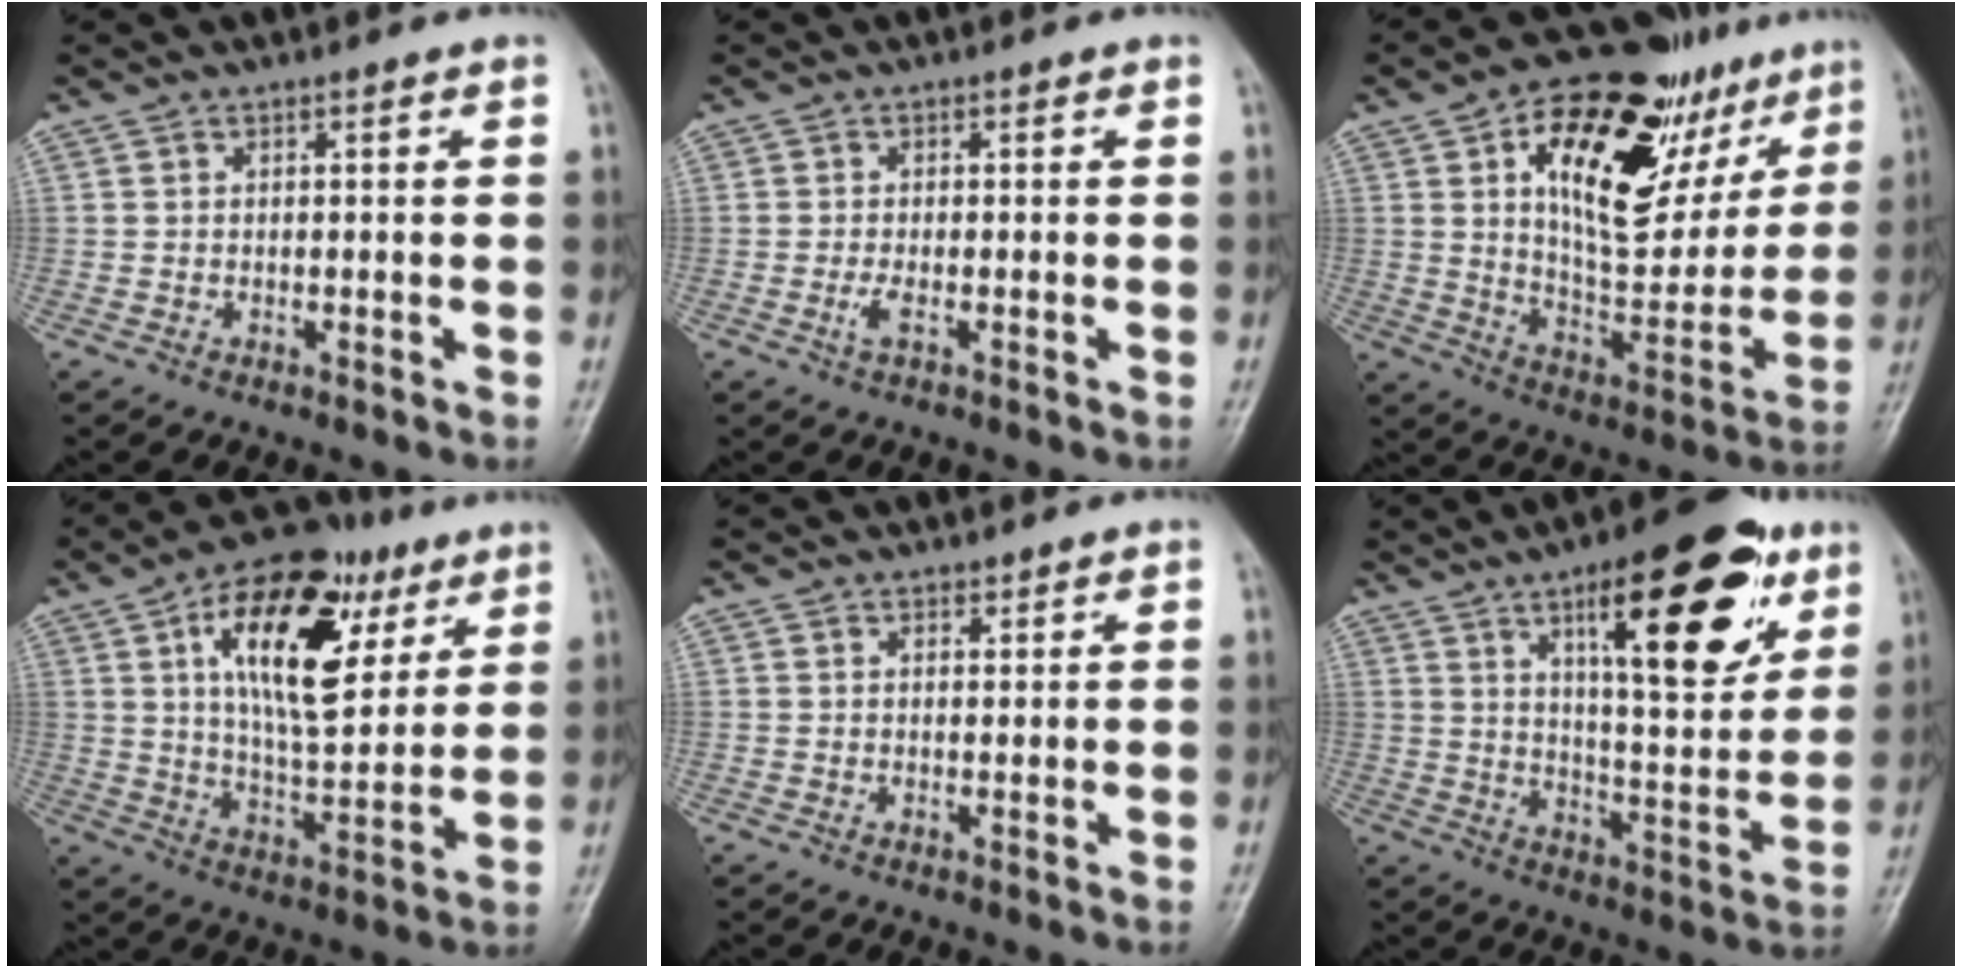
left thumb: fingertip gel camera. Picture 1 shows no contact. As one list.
[{"total": 1.7, "force": [-0.6, 0.6, 1.5], "torque": [-0.034, -0.003, -0.015]}, {"total": 27.3, "force": [12.3, 14.2, 19.9], "torque": [-0.250, -0.020, 0.198]}, {"total": 20.6, "force": [8.0, 10.2, 16.0], "torque": [-0.219, -0.019, 0.127]}, {"total": 1.0, "force": [0.8, 0.6, 0.2], "torque": [0.005, -0.006, 0.011]}, {"total": 21.9, "force": [10.5, 7.6, 17.6], "torque": [-0.212, -0.039, 0.157]}]